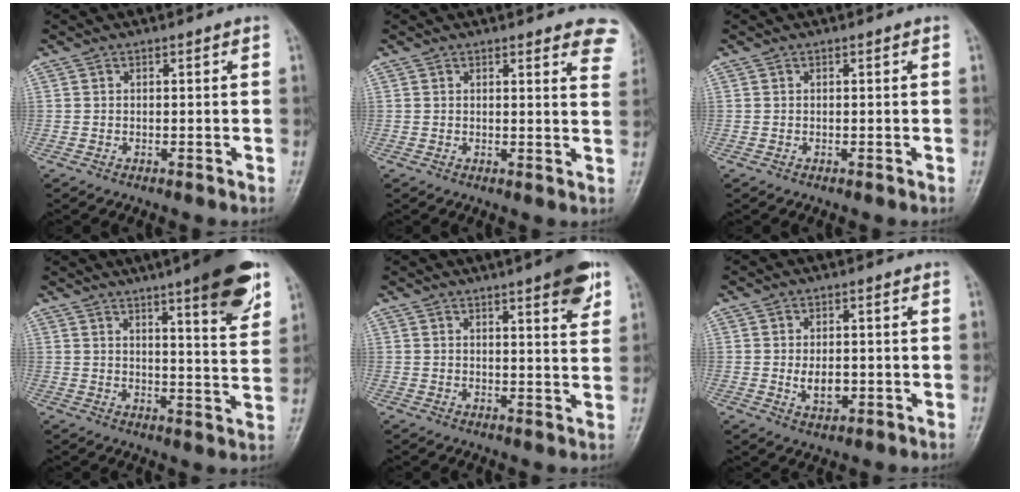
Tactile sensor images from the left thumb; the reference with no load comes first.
{"total": 8.3, "force": [6.8, 2.4, 3.9], "torque": [-0.010, -0.028, 0.054]}
{"total": 0.0}
{"total": 14.3, "force": [8.5, 2.4, 11.2], "torque": [-0.134, -0.041, 0.114]}
{"total": 7.9, "force": [4.6, 1.6, 6.2], "torque": [-0.070, -0.020, 0.057]}
{"total": 4.2, "force": [-0.4, 2.6, 3.2], "torque": [-0.044, -0.004, 0.000]}